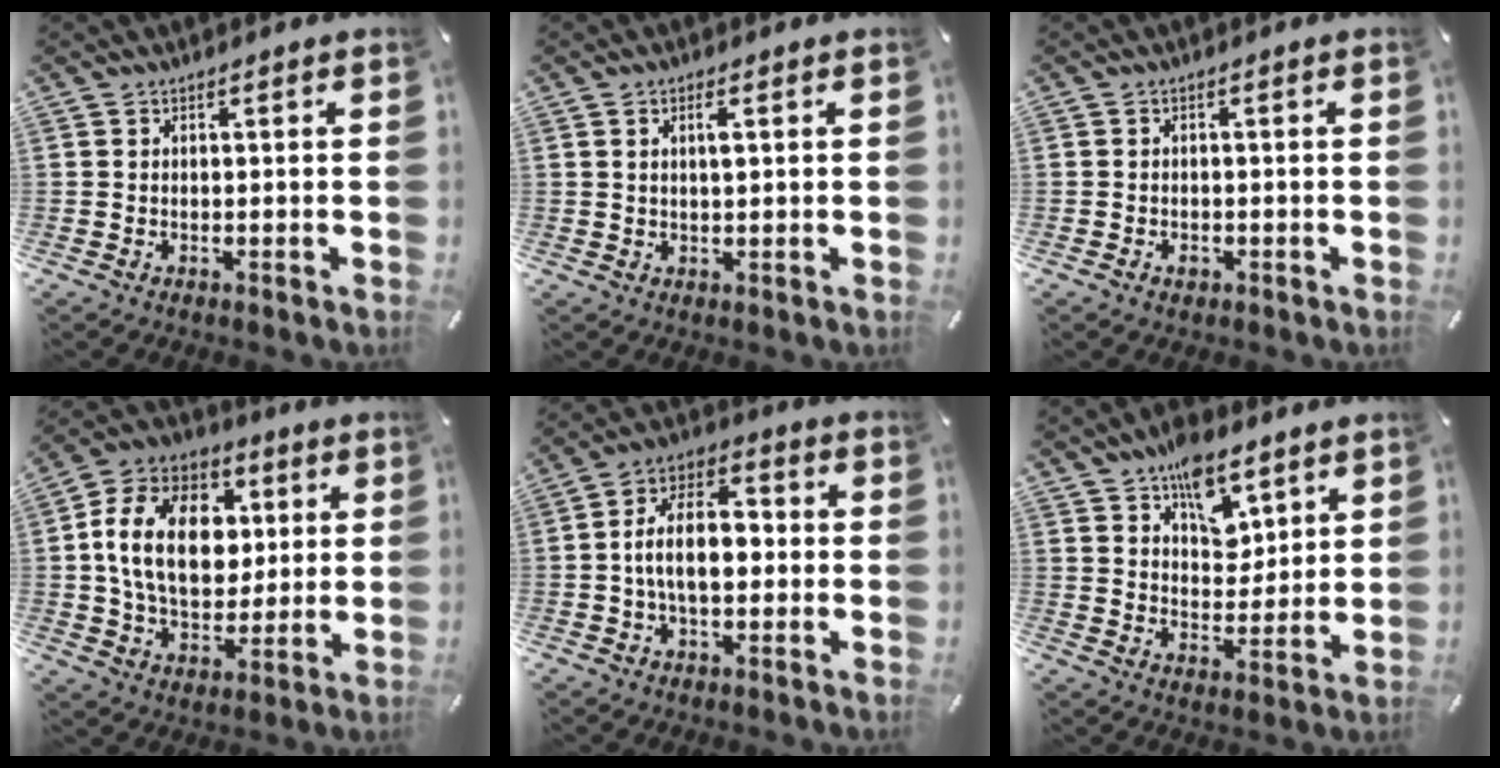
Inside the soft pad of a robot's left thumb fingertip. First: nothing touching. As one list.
[{"total": 2.5, "force": [0.8, 0.7, 2.3], "torque": [-0.040, 0.001, 0.010]}, {"total": 1.6, "force": [-0.8, 1.2, 0.8], "torque": [-0.016, 0.004, -0.017]}, {"total": 19.2, "force": [2.5, 13.8, 13.1], "torque": [-0.253, 0.013, 0.045]}, {"total": 11.5, "force": [-1.5, 7.0, 9.1], "torque": [-0.167, 0.012, -0.029]}, {"total": 11.5, "force": [7.2, 7.2, 5.4], "torque": [-0.071, -0.042, 0.129]}]